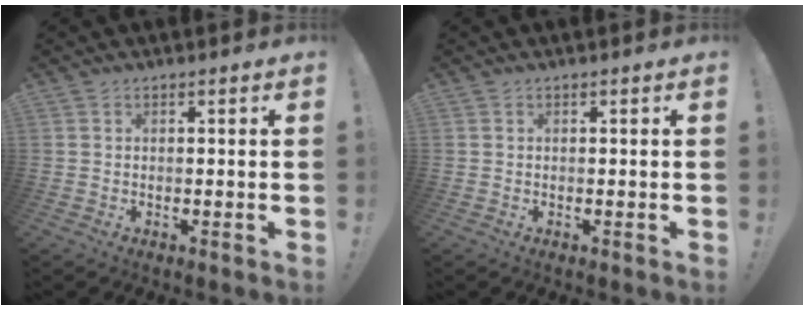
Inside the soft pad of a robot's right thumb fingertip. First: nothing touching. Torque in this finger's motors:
{"motor_torque": [-0.13, -0.09, 0.07, -0.07, 0.02]}